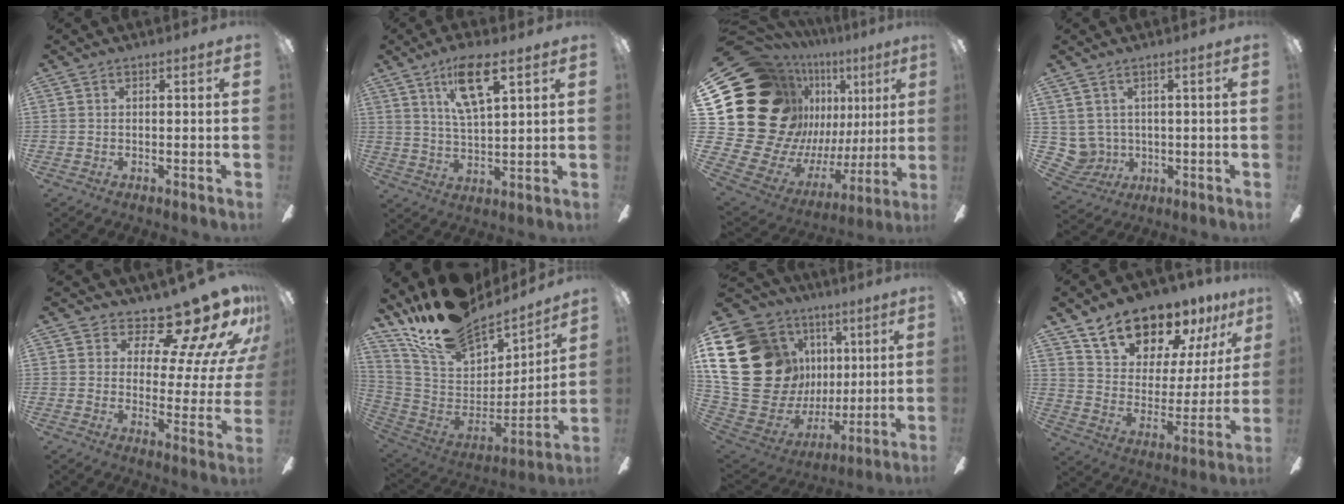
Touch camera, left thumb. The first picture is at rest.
{"total": 11.2, "force": [6.5, 3.6, 8.3], "torque": [-0.149, -0.012, 0.110]}
{"total": 27.6, "force": [8.3, 20.1, 16.9], "torque": [-0.309, -0.104, 0.223]}
{"total": 5.2, "force": [2.2, 4.7, 0.3], "torque": [-0.042, -0.013, 0.046]}
{"total": 16.6, "force": [13.2, 4.9, 8.9], "torque": [-0.127, -0.115, 0.218]}
{"total": 22.4, "force": [17.9, 9.5, 9.5], "torque": [-0.173, -0.123, 0.324]}
{"total": 28.1, "force": [6.1, 22.8, 15.3], "torque": [-0.325, -0.052, 0.170]}
{"total": 17.8, "force": [15.1, 7.8, 5.6], "torque": [-0.115, -0.109, 0.273]}